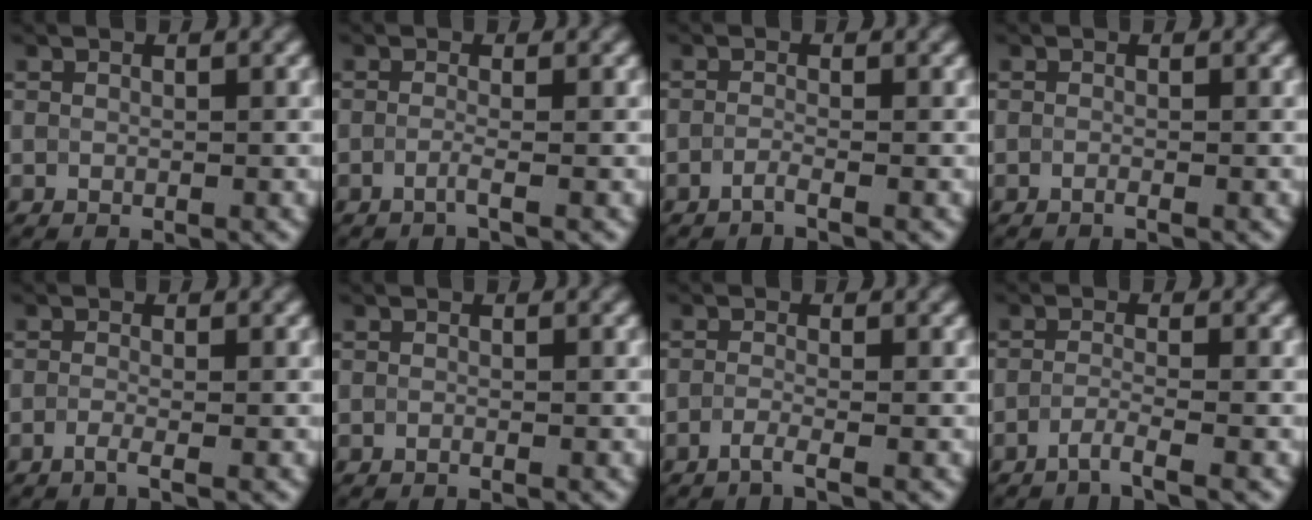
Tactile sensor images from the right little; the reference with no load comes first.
{"total": 1.3, "force": [-1.2, -0.2, 0.2], "torque": [-0.004, -0.005, -0.024]}
{"total": 1.5, "force": [-1.5, -0.4, -0.2], "torque": [0.003, -0.003, -0.027]}
{"total": 0.9, "force": [-0.9, -0.2, -0.1], "torque": [0.001, -0.009, -0.014]}
{"total": 1.4, "force": [-1.3, -0.1, 0.5], "torque": [-0.007, -0.006, -0.025]}
{"total": 0.7, "force": [-0.7, 0.0, 0.0], "torque": [0.002, -0.010, -0.010]}
{"total": 1.7, "force": [-1.7, -0.3, 0.3], "torque": [-0.004, -0.003, -0.035]}
{"total": 2.1, "force": [-2.0, -0.4, 0.3], "torque": [-0.005, 0.000, -0.043]}